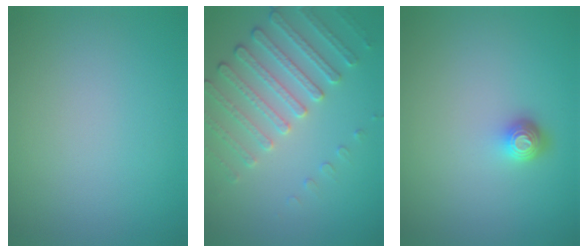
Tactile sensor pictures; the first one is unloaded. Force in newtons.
{"total": 3.3, "press": 3.0, "slide": 1.4}
{"total": 1.7, "press": 1.3, "slide": 1.1}